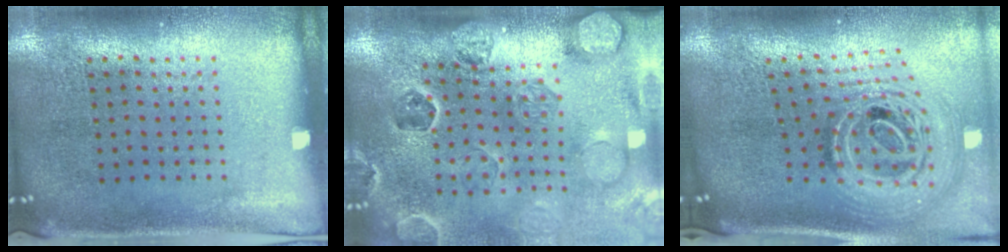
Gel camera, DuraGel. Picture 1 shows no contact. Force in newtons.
{"total": 2.7, "press": 2.6, "slide": 0.5}
{"total": 3.0, "press": 2.0, "slide": 2.2}